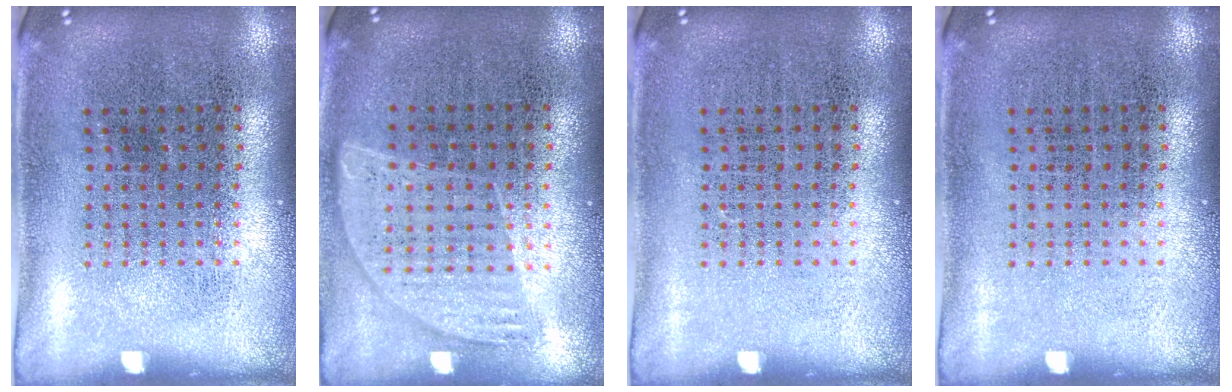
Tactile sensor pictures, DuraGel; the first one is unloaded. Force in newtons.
{"total": 0.9, "press": 0.8, "slide": 0.4}
{"total": 0.0}
{"total": 0.0}